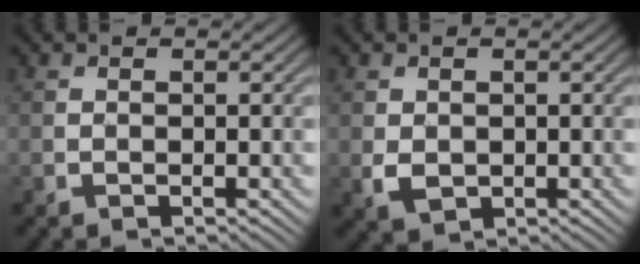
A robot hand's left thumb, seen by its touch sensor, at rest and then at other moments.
{"total": 2.3, "force": [0.0, 1.9, 1.3], "torque": [-0.032, -0.007, 0.004]}